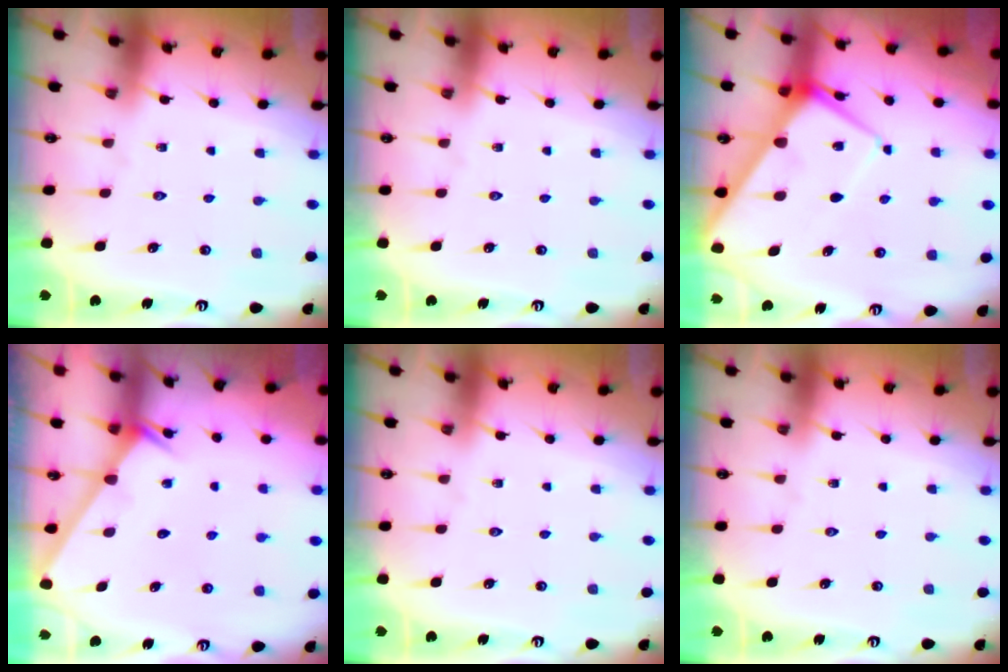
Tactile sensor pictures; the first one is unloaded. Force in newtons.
{"total": 0.0}
{"total": 7.9, "press": 7.8, "slide": 0.8}
{"total": 1.4, "press": 1.4, "slide": 0.1}
{"total": 0.0}
{"total": 0.0}